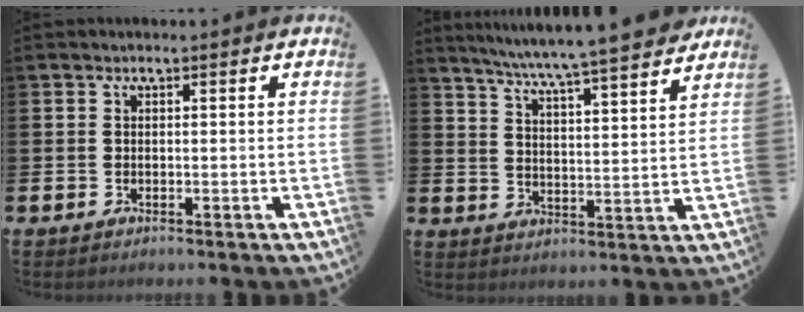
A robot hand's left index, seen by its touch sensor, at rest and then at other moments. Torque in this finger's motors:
{"motor_torque": [0.94, -1.20, 0.69, 0.10]}